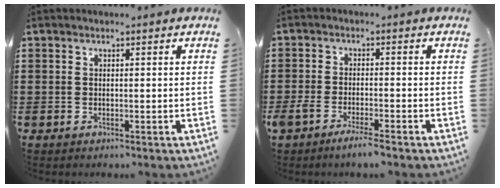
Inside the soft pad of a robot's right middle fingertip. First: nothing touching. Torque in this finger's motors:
{"motor_torque": [0.21, -0.12, 0.12, 0.05]}